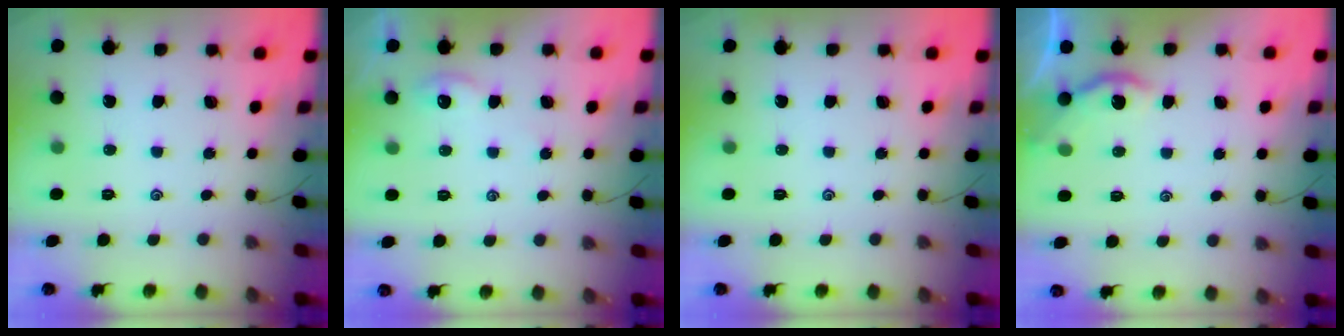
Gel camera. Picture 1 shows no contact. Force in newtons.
{"total": 2.2, "press": 2.2, "slide": 0.4}
{"total": 0.0}
{"total": 2.2, "press": 2.2, "slide": 0.2}